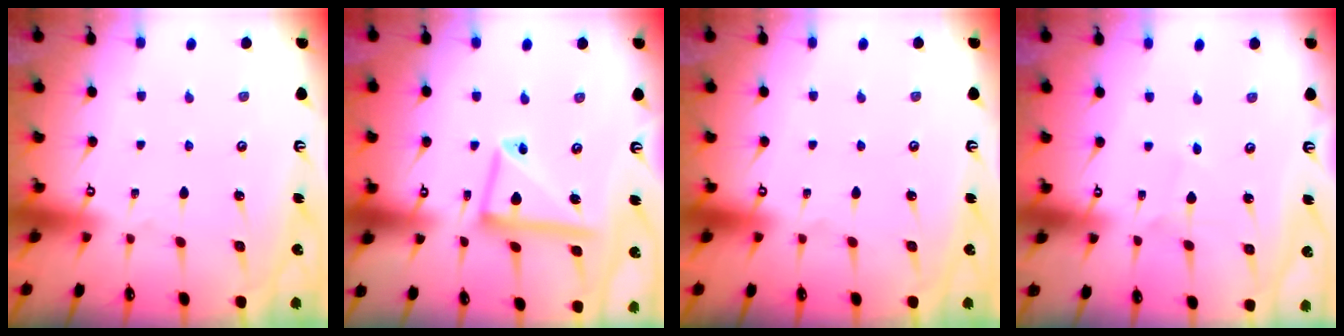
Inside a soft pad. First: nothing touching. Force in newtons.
{"total": 12.8, "press": 12.7, "slide": 1.3}
{"total": 0.0}
{"total": 2.3, "press": 2.3, "slide": 0.2}